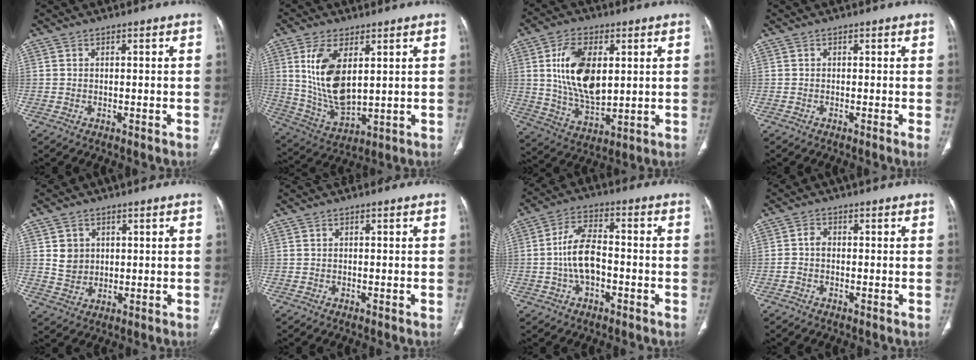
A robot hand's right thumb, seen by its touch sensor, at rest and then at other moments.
{"total": 13.6, "force": [3.8, 6.7, 11.2], "torque": [-0.214, -0.024, 0.088]}
{"total": 15.3, "force": [3.1, 8.5, 12.4], "torque": [-0.213, -0.016, 0.066]}
{"total": 0.7, "force": [-0.2, 0.0, 0.7], "torque": [-0.011, -0.001, -0.008]}
{"total": 5.2, "force": [1.3, 4.5, 2.2], "torque": [-0.017, -0.008, 0.031]}
{"total": 0.0}
{"total": 9.2, "force": [-1.7, 5.1, 7.4], "torque": [-0.140, 0.031, -0.036]}
{"total": 1.8, "force": [-0.3, 1.2, 1.3], "torque": [-0.019, 0.006, -0.010]}